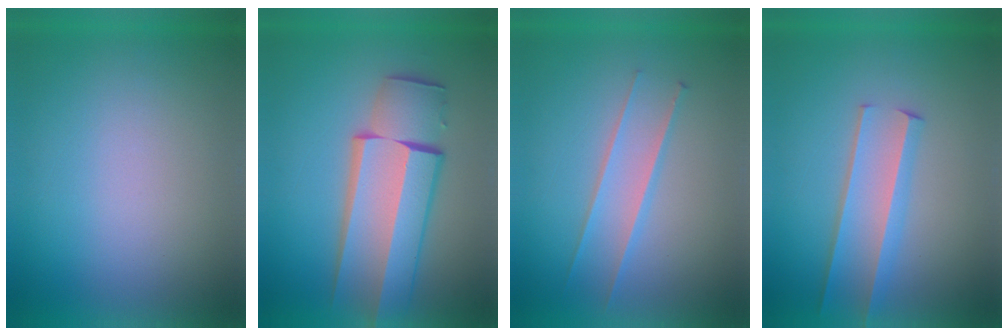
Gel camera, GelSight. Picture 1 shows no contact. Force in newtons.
{"total": 8.4}
{"total": 2.2}
{"total": 2.9}